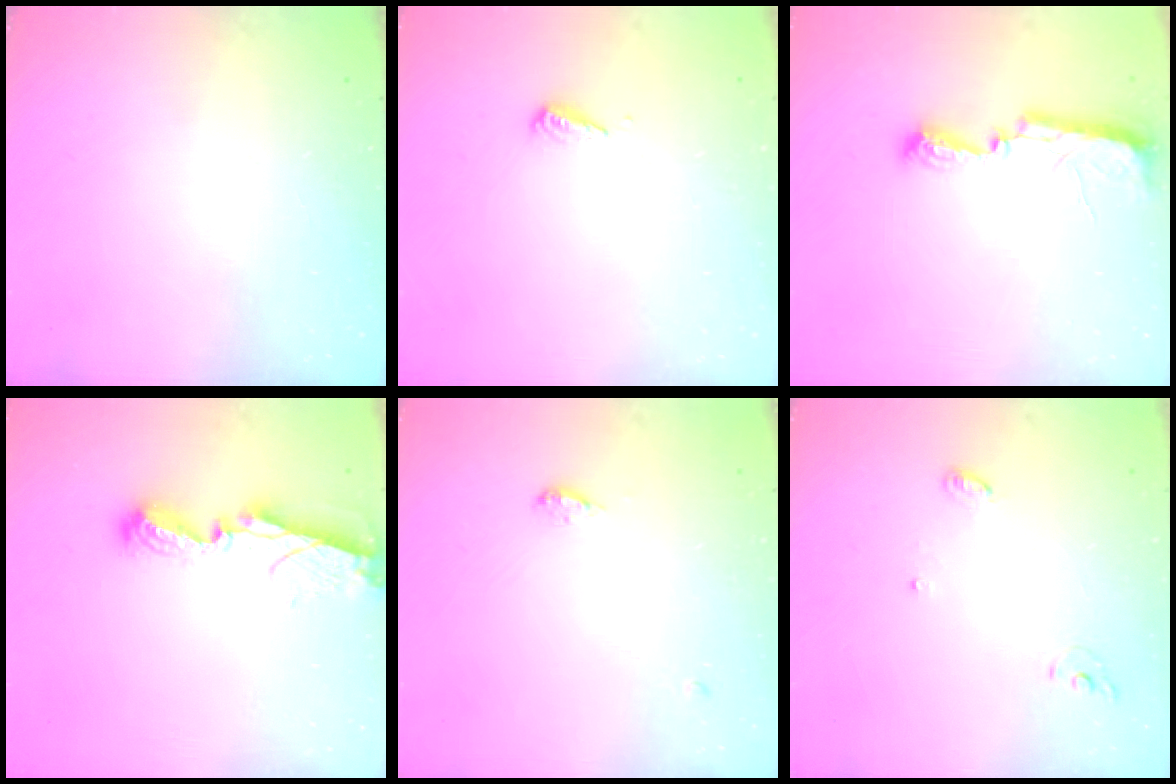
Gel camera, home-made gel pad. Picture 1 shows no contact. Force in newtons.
{"total": 3.0, "press": 3.0, "slide": 0.2}
{"total": 7.7, "press": 7.7, "slide": 0.6}
{"total": 8.4, "press": 8.4, "slide": 1.1}
{"total": 8.1, "press": 5.6, "slide": 5.8}
{"total": 3.8, "press": 3.8, "slide": 0.2}